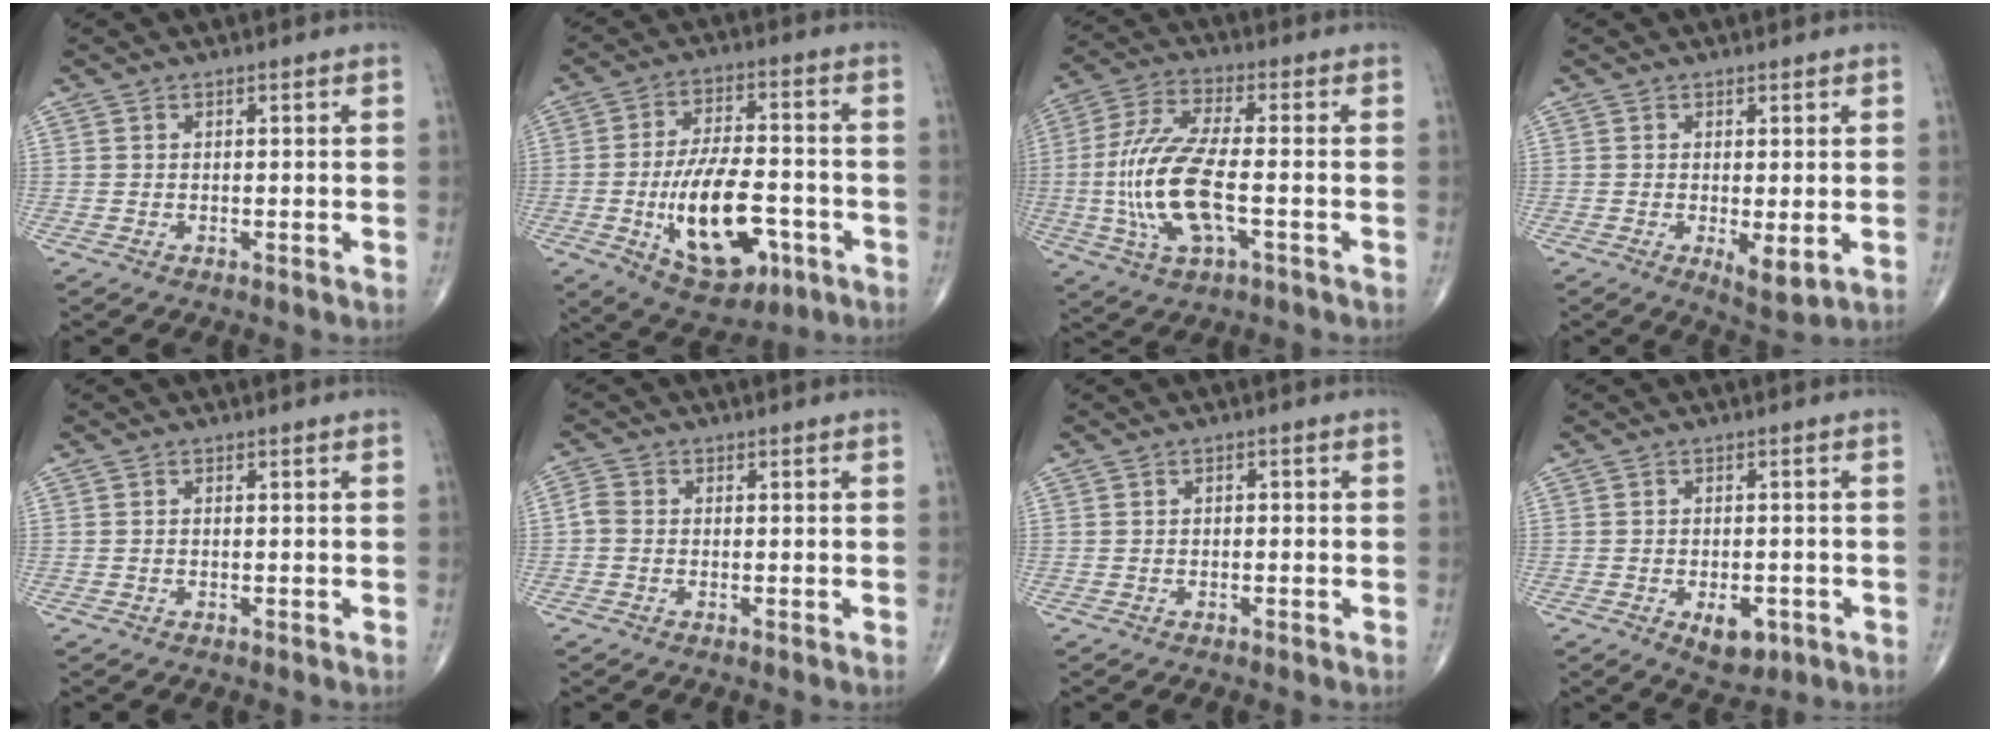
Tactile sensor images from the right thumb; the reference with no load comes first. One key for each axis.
{"total": 17.2, "fx": -5.1, "fy": 8.5, "fz": 14.1, "tx": -0.219, "ty": 0.019, "tz": -0.072}
{"total": 15.3, "fx": -2.6, "fy": 5.4, "fz": 14.1, "tx": -0.309, "ty": 0.015, "tz": -0.049}
{"total": 4.4, "fx": -0.7, "fy": 1.5, "fz": 4.1, "tx": -0.063, "ty": -0.016, "tz": -0.008}
{"total": 0.0}
{"total": 2.1, "fx": -0.4, "fy": 1.6, "fz": 1.2, "tx": -0.022, "ty": 0.002, "tz": -0.017}
{"total": 0.8, "fx": -0.2, "fy": 0.6, "fz": 0.5, "tx": -0.001, "ty": 0.003, "tz": -0.007}
{"total": 5.5, "fx": -2.1, "fy": 3.1, "fz": 3.9, "tx": -0.042, "ty": 0.002, "tz": -0.022}